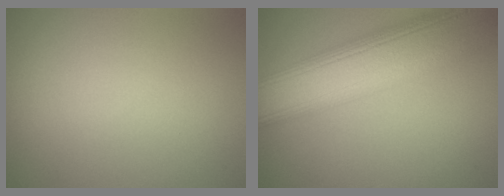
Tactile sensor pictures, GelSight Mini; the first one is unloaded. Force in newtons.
{"total": 11.5, "press": 11.5, "slide": 0.9}